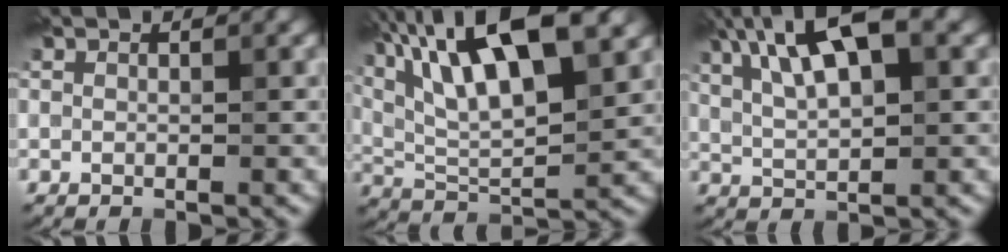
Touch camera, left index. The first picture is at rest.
{"total": 13.6, "force": [7.1, 4.1, 10.9], "torque": [-0.182, 0.021, 0.108]}
{"total": 10.6, "force": [4.8, 3.9, 8.5], "torque": [-0.146, 0.033, 0.068]}